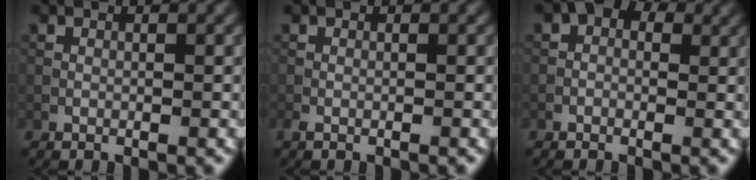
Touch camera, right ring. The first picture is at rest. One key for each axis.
{"total": 0.6, "fx": -0.3, "fy": 0.1, "fz": 0.5, "tx": -0.011, "ty": -0.001, "tz": -0.007}
{"total": 2.7, "fx": 0.9, "fy": 2.0, "fz": 1.7, "tx": -0.014, "ty": 0.005, "tz": -0.002}